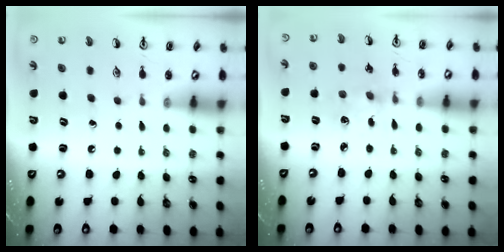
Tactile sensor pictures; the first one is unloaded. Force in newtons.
{"total": 5.9, "press": 5.8, "slide": 0.8}